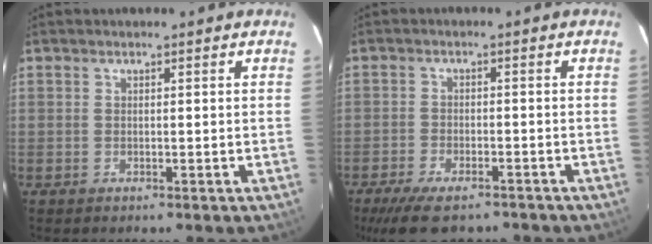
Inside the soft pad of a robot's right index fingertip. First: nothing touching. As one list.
[{"total": 10.4, "force": [-8.1, 3.8, 5.4], "torque": [-0.124, -0.020, -0.133]}]